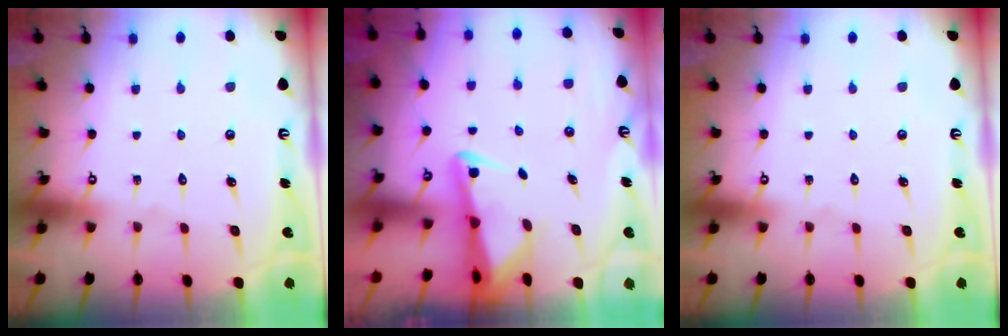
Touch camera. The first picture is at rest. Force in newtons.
{"total": 2.1, "press": 2.1, "slide": 0.5}
{"total": 0.0}